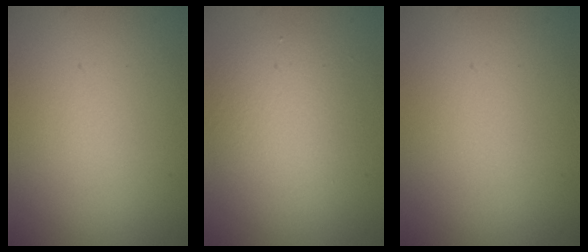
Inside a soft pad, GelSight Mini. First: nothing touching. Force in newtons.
{"total": 4.0, "press": 4.0, "slide": 0.5}
{"total": 0.0}